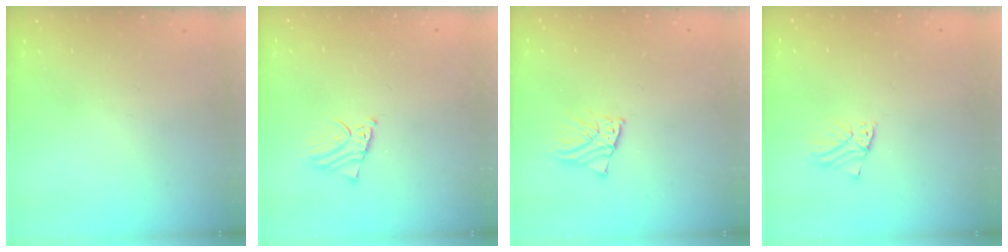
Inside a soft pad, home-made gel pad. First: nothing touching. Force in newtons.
{"total": 2.1, "press": 2.1, "slide": 0.2}
{"total": 2.2, "press": 2.2, "slide": 0.1}
{"total": 1.2, "press": 1.2, "slide": 0.1}